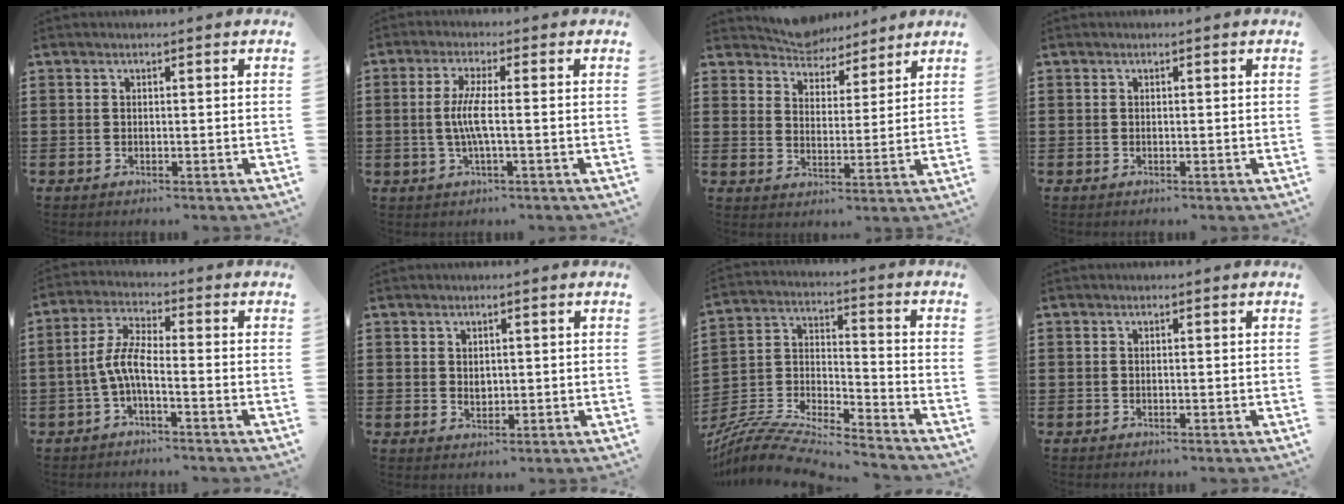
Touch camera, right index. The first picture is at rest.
{"total": 4.6, "force": [-0.4, 0.3, 4.6], "torque": [-0.098, -0.008, -0.015]}
{"total": 5.0, "force": [4.8, 1.5, 0.0], "torque": [-0.022, -0.021, 0.088]}
{"total": 0.0}
{"total": 5.4, "force": [-1.9, 1.4, 4.9], "torque": [-0.124, -0.009, -0.045]}
{"total": 1.2, "force": [0.5, 1.0, 0.5], "torque": [-0.012, 0.006, 0.009]}
{"total": 8.4, "force": [-7.9, 1.1, 2.8], "torque": [-0.062, 0.000, -0.161]}
{"total": 0.0}